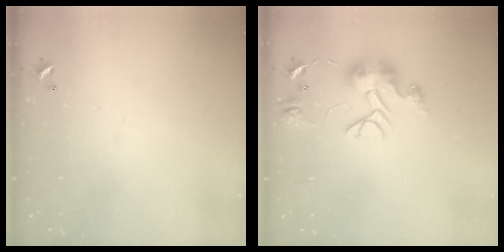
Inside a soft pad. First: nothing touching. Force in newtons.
{"total": 10.5, "press": 10.5, "slide": 1.0}